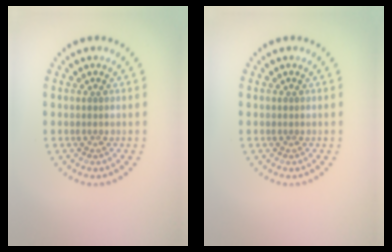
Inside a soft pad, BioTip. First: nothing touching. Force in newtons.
{"total": 0.0}